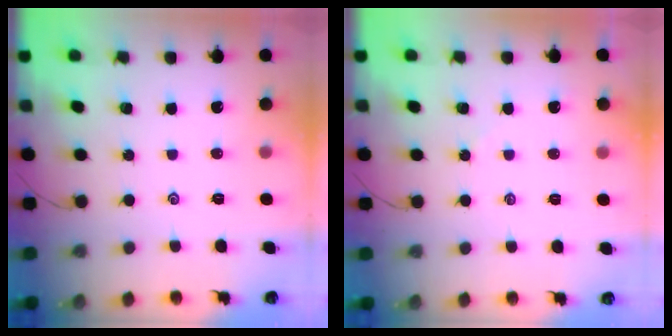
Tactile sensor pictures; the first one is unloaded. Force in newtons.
{"total": 2.4, "press": 2.4, "slide": 0.3}